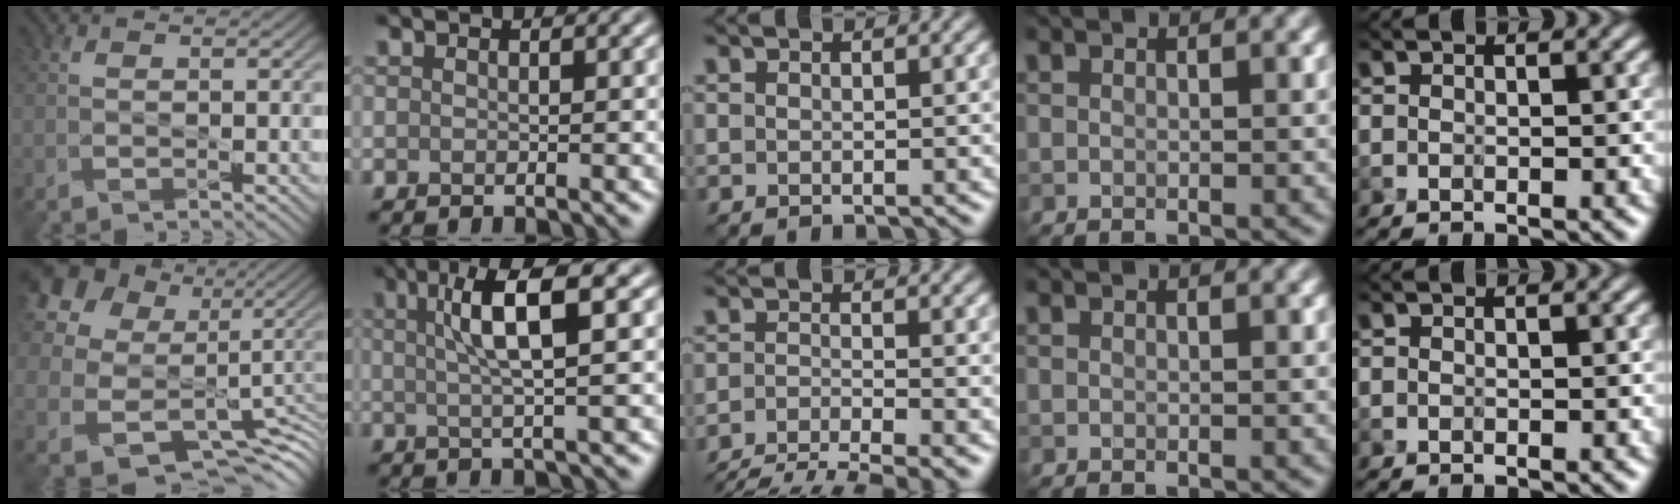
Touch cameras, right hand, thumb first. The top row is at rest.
{"thumb": {"total": 18.1, "force": [3.0, 14.6, 10.3], "torque": [-0.249, -0.008, 0.089]}, "index": {"total": 5.7, "force": [1.6, 1.0, 5.4], "torque": [-0.085, 0.011, 0.024]}, "middle": {"total": 5.4, "force": [-4.3, 1.0, 3.1], "torque": [-0.053, -0.013, -0.081]}}